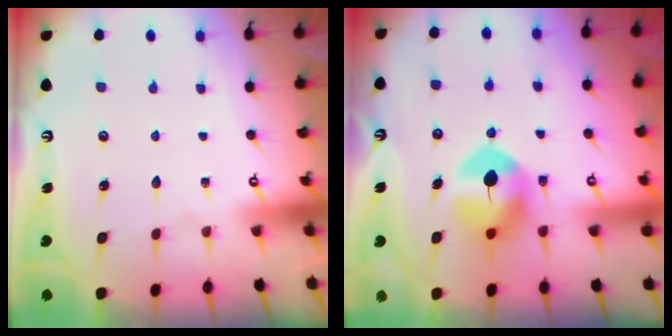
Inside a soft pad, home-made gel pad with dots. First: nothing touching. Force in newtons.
{"total": 8.4, "press": 8.3, "slide": 1.4}